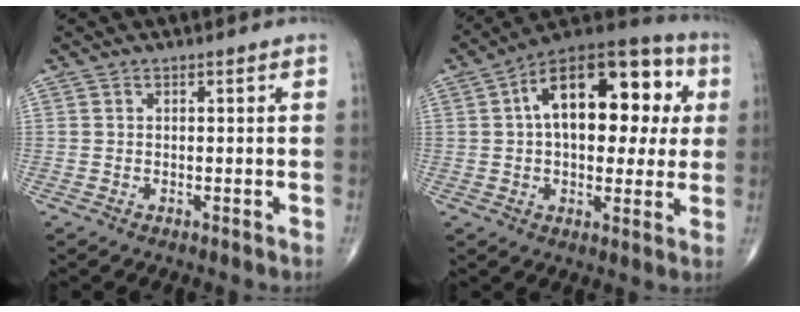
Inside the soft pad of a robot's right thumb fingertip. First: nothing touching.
{"total": 21.7, "force": [4.4, 11.7, 17.7], "torque": [-0.227, 0.028, 0.053]}